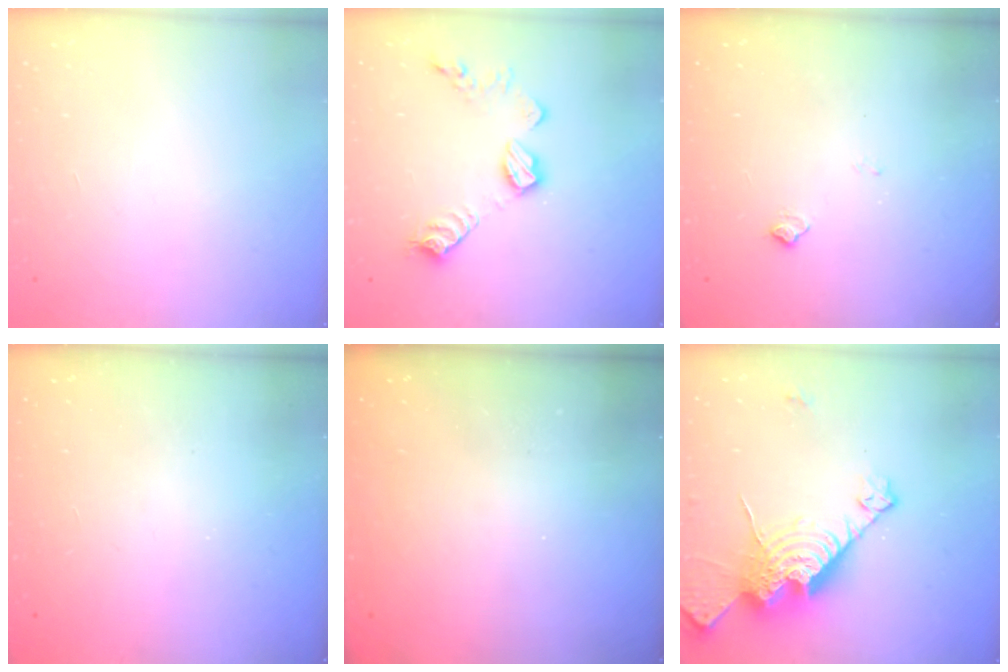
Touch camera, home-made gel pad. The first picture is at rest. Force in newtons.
{"total": 11.8, "press": 11.8, "slide": 0.6}
{"total": 5.0, "press": 5.0, "slide": 0.7}
{"total": 0.0}
{"total": 0.0}
{"total": 18.4, "press": 18.4, "slide": 1.4}